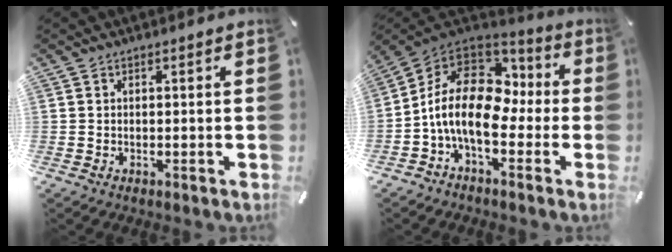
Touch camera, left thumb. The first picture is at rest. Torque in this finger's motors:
{"motor_torque": [2.04, 2.97, 2.16, 0.61, 0.27]}